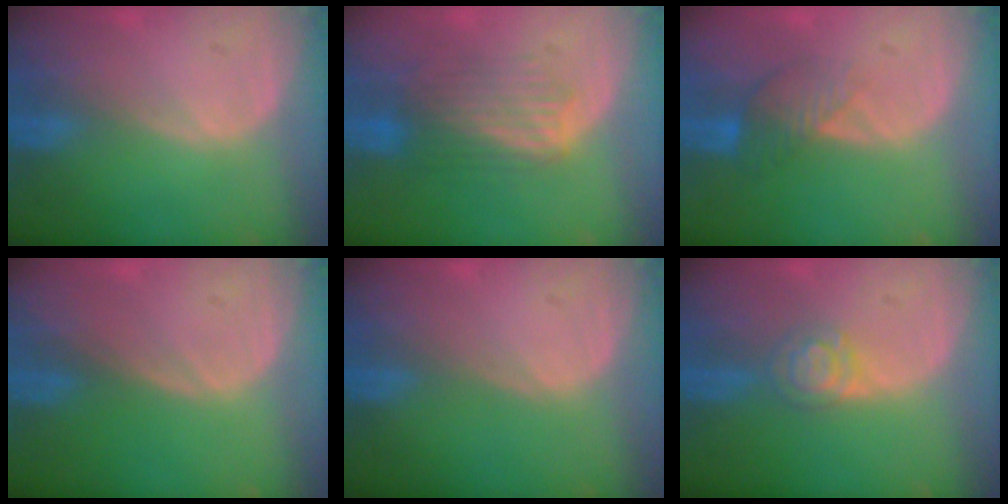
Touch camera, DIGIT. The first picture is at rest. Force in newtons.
{"total": 6.1, "press": 6.1, "slide": 0.6}
{"total": 4.4, "press": 3.8, "slide": 2.2}
{"total": 0.0}
{"total": 0.0}
{"total": 3.8, "press": 3.7, "slide": 0.9}